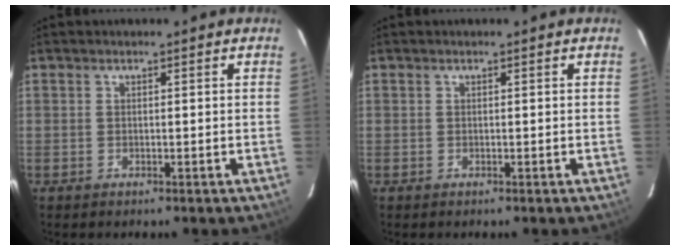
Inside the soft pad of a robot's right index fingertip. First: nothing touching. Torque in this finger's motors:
{"motor_torque": [0.00, 0.00, 0.02, 0.00]}